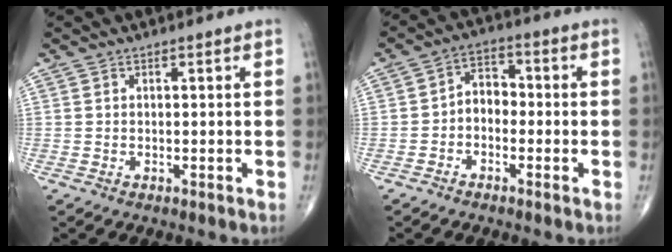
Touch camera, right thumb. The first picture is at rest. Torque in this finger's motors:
{"motor_torque": [-0.01, 0.01, 0.07, -0.04, 0.01]}